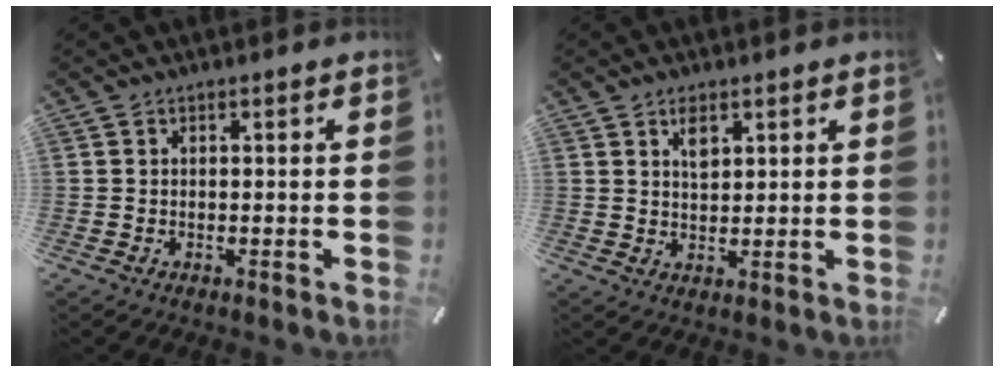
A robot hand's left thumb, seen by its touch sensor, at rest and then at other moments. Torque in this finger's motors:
{"motor_torque": [0.58, 0.60, 0.42, -0.43, 0.00]}